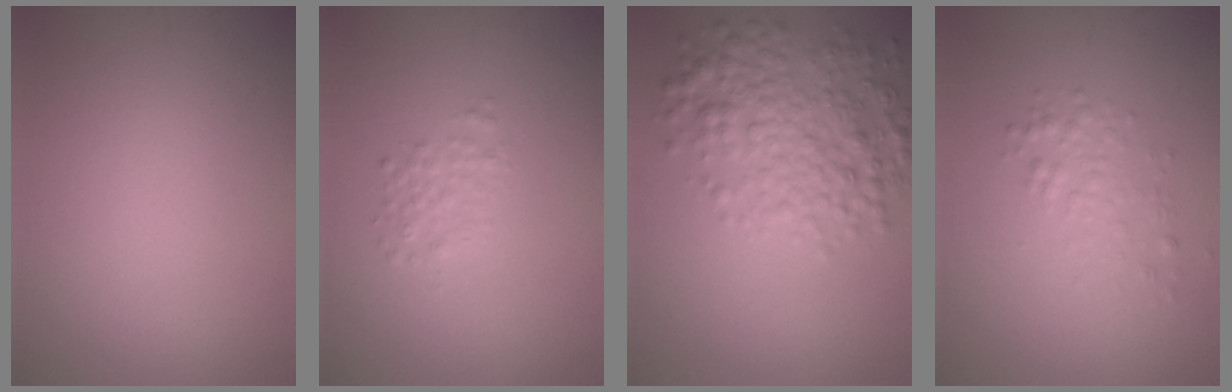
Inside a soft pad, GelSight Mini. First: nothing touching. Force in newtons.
{"total": 1.5, "press": 1.5, "slide": 0.0}
{"total": 5.5, "press": 5.5, "slide": 0.1}
{"total": 1.8, "press": 1.8, "slide": 0.1}